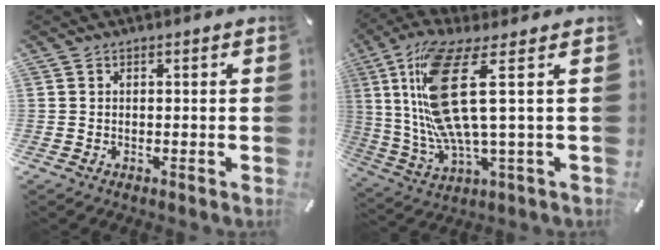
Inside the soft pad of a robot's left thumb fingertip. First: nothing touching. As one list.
[{"total": 19.4, "force": [4.7, 5.0, 18.2], "torque": [-0.394, -0.021, 0.063]}]